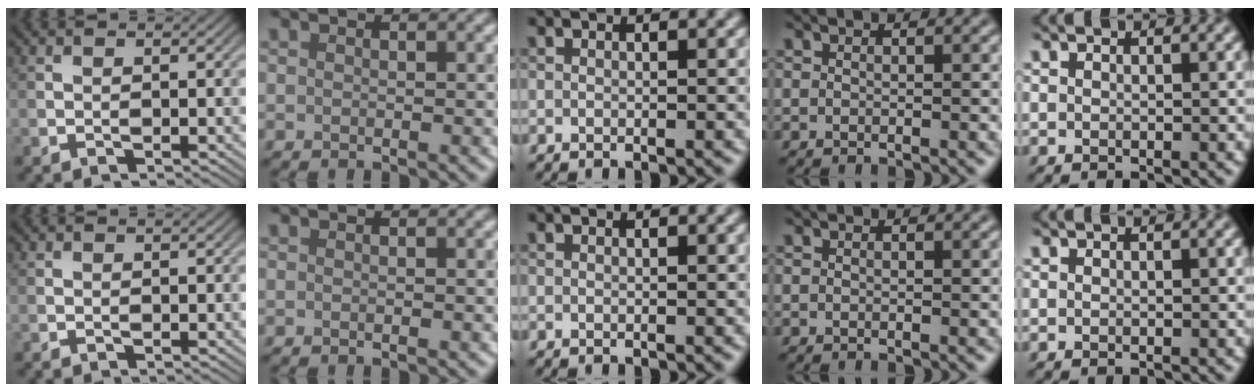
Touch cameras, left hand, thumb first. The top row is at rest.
{}